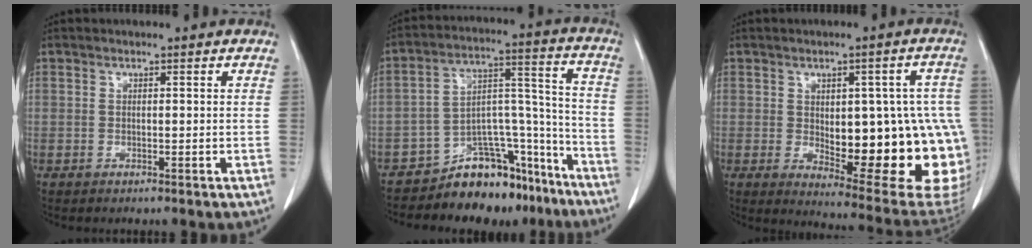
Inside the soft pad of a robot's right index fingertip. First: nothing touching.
{"total": 14.4, "force": [-12.0, 5.5, 5.5], "torque": [-0.054, 0.075, -0.191]}
{"total": 20.8, "force": [-2.2, 7.1, 19.4], "torque": [-0.178, 0.015, 0.003]}